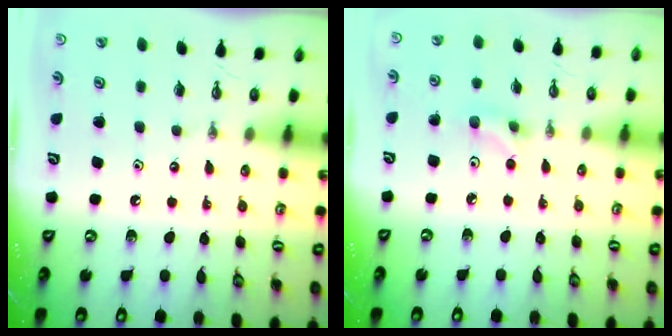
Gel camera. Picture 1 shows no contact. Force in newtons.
{"total": 4.2, "press": 4.1, "slide": 0.7}